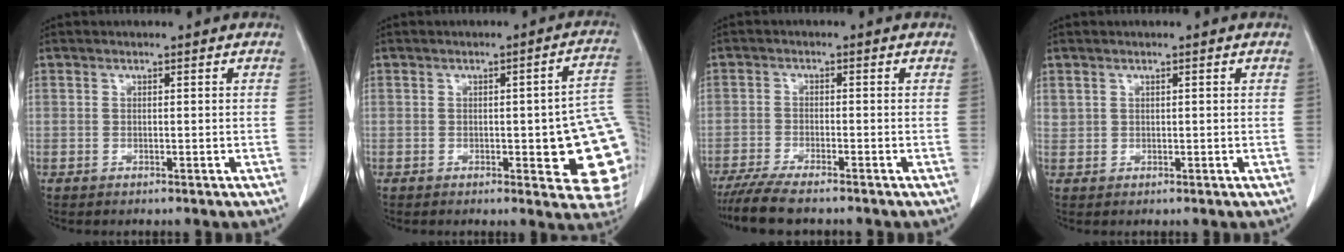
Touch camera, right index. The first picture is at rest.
{"total": 14.5, "force": [-1.8, 3.5, 13.9], "torque": [-0.115, 0.011, -0.012]}
{"total": 6.5, "force": [-5.5, 0.7, 3.5], "torque": [-0.059, -0.018, -0.094]}
{"total": 0.9, "force": [0.6, 0.7, 0.1], "torque": [0.007, 0.009, 0.011]}